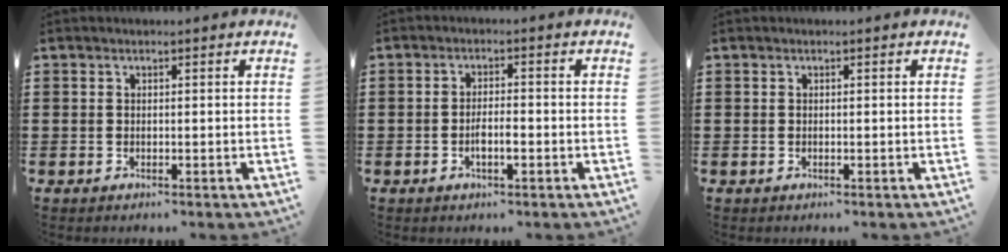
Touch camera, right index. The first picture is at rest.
{"total": 3.1, "force": [-1.1, 0.9, 2.8], "torque": [-0.058, 0.001, -0.022]}
{"total": 0.0}